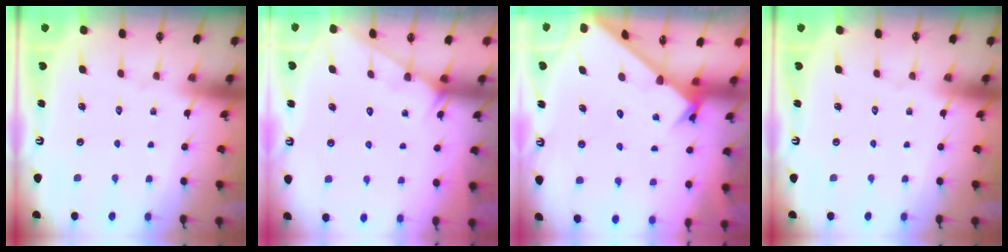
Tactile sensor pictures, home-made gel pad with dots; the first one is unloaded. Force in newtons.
{"total": 3.8, "press": 3.8, "slide": 0.3}
{"total": 1.4, "press": 1.4, "slide": 0.1}
{"total": 0.0}